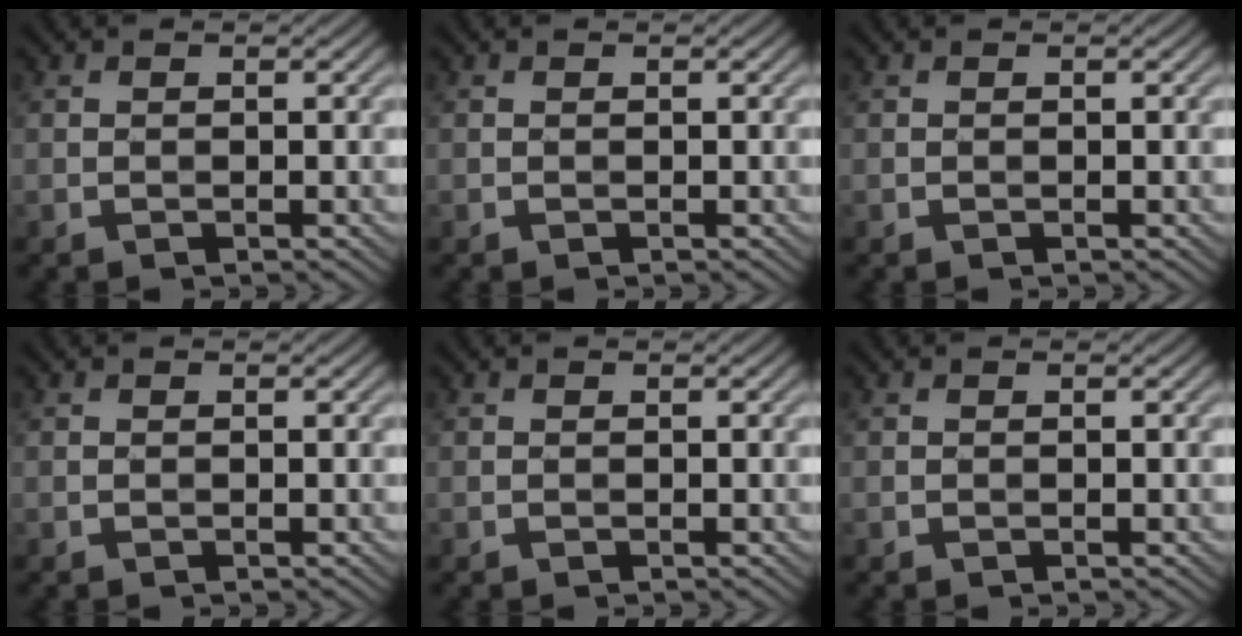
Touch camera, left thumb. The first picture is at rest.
{"total": 0.0}
{"total": 0.0}
{"total": 0.0}
{"total": 0.0}
{"total": 0.0}